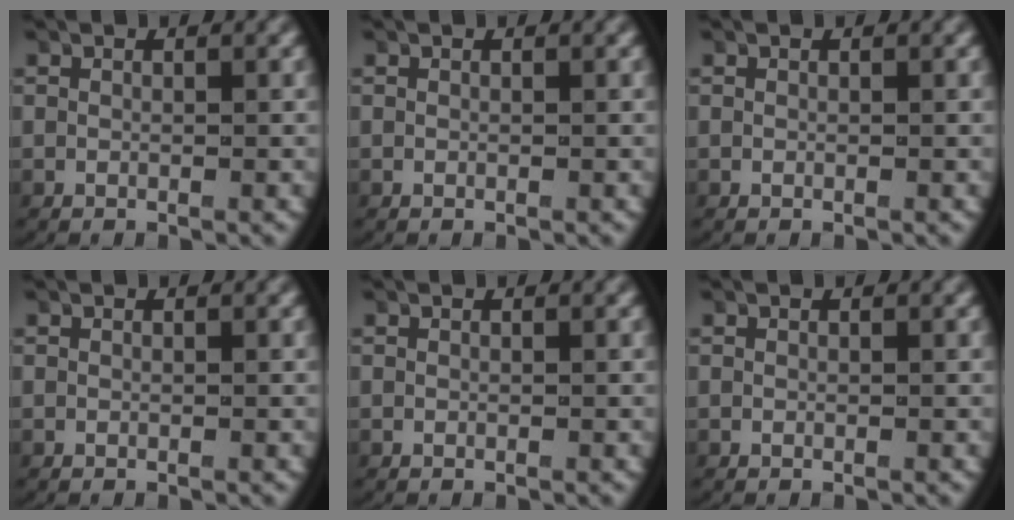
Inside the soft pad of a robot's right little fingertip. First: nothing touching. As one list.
[{"total": 0.0}, {"total": 0.0}, {"total": 0.0}, {"total": 0.0}, {"total": 0.0}]